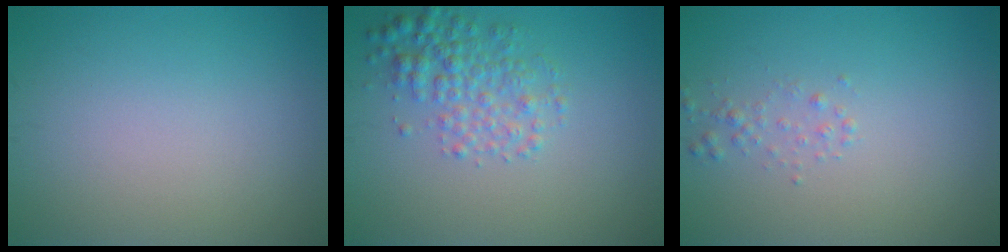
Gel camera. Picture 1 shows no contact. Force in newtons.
{"total": 3.3, "press": 3.3, "slide": 0.1}
{"total": 0.9, "press": 0.9, "slide": 0.0}